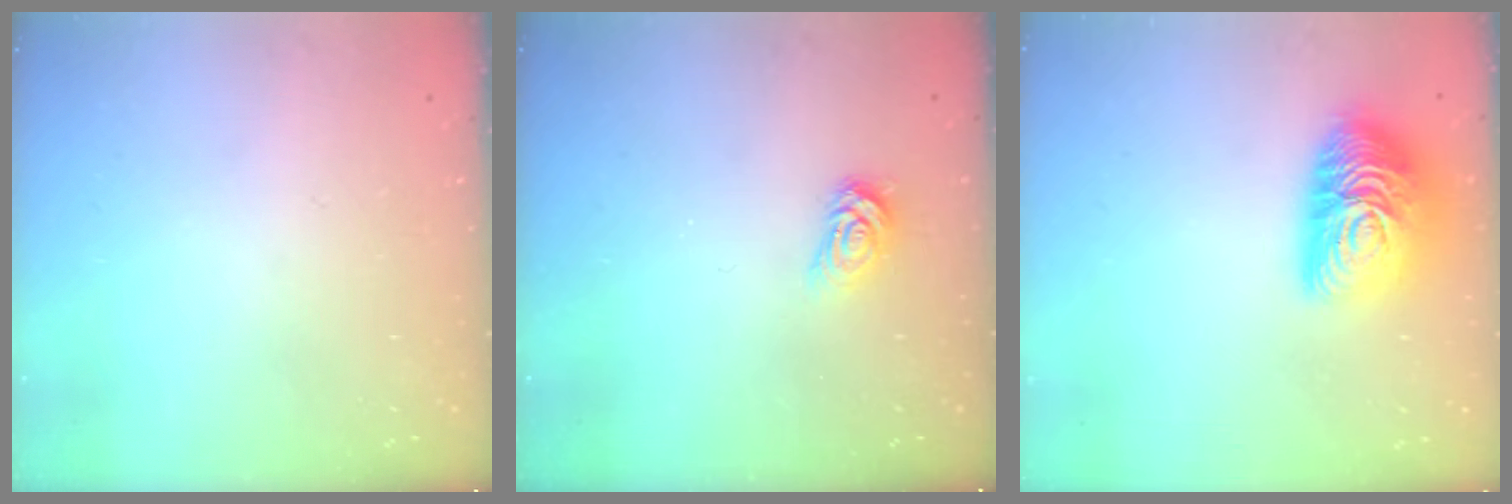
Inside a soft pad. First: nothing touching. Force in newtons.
{"total": 3.9, "press": 3.8, "slide": 0.5}
{"total": 16.9, "press": 16.9, "slide": 1.1}